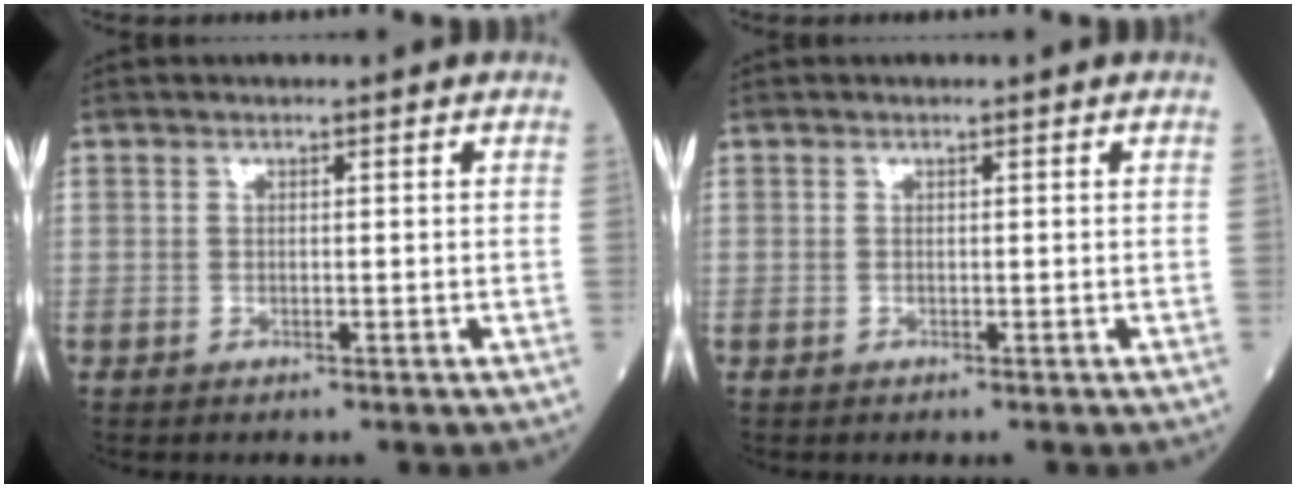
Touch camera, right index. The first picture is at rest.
{"total": 0.0}